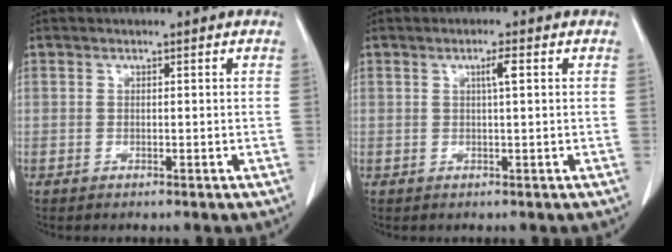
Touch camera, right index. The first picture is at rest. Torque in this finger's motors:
{"motor_torque": [0.34, 0.05, 0.05, 0.04]}